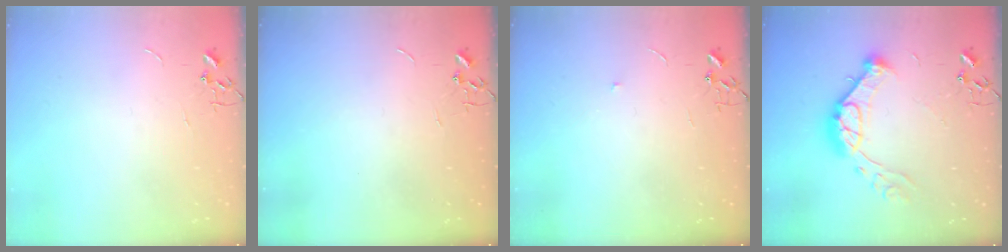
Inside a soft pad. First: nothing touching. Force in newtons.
{"total": 0.0}
{"total": 4.0, "press": 3.8, "slide": 1.2}
{"total": 15.1, "press": 15.0, "slide": 1.0}